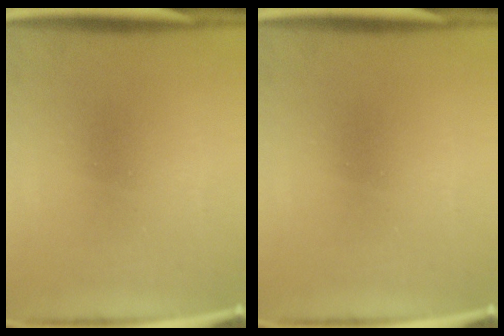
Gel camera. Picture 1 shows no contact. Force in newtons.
{"total": 0.0}